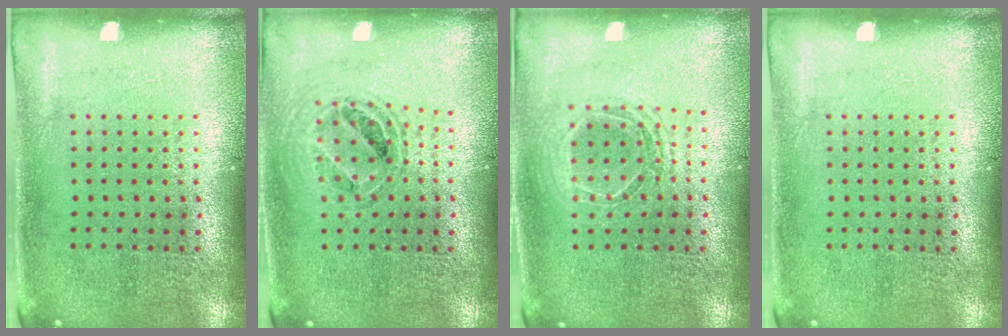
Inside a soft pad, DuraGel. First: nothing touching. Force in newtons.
{"total": 0.8, "press": 0.7, "slide": 0.2}
{"total": 1.6, "press": 1.3, "slide": 0.8}
{"total": 0.0}